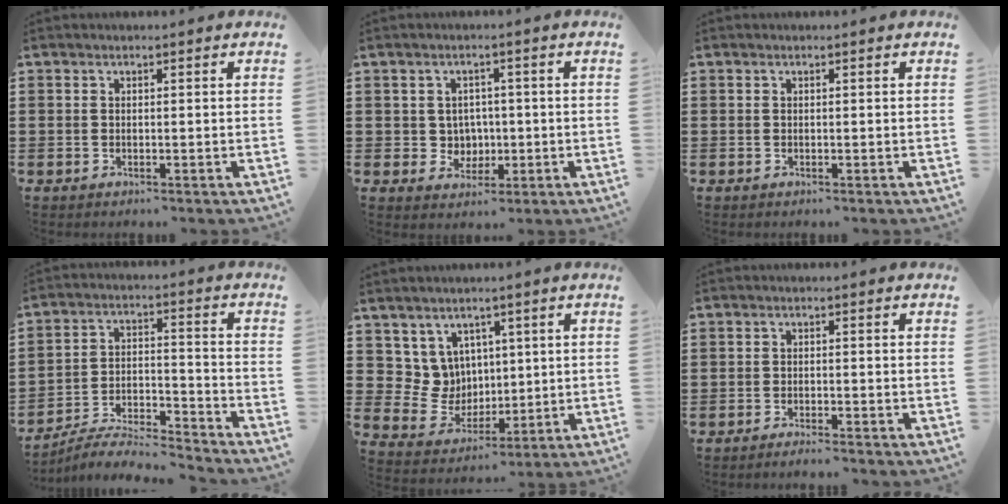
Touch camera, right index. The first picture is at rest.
{"total": 3.5, "force": [0.3, 3.5, 0.7], "torque": [-0.022, 0.007, 0.001]}
{"total": 0.0}
{"total": 6.6, "force": [-6.2, 0.9, 2.1], "torque": [-0.041, -0.002, -0.123]}
{"total": 6.7, "force": [2.9, 6.0, 1.2], "torque": [-0.063, -0.004, 0.058]}
{"total": 1.6, "force": [-1.5, -0.4, 0.2], "torque": [-0.004, -0.001, -0.029]}